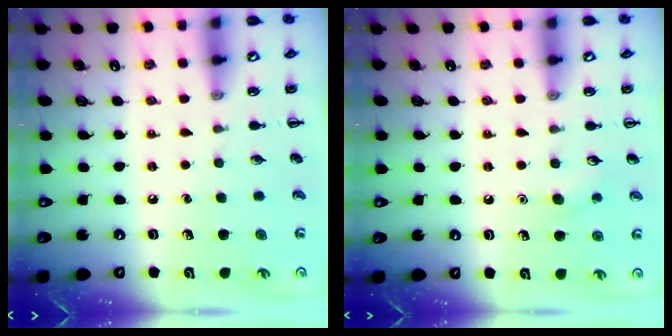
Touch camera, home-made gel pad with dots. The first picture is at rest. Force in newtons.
{"total": 5.5, "press": 5.3, "slide": 1.4}